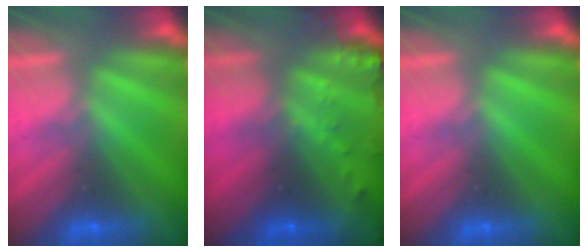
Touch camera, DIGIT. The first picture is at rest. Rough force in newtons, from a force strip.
{"total": 8.4}
{"total": 0.0}